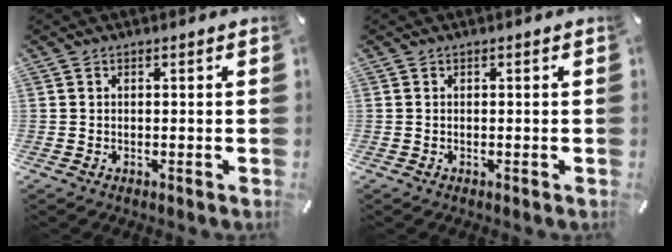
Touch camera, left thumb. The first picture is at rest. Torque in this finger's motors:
{"motor_torque": [-0.01, 0.00, -0.06, -0.07, 0.00]}